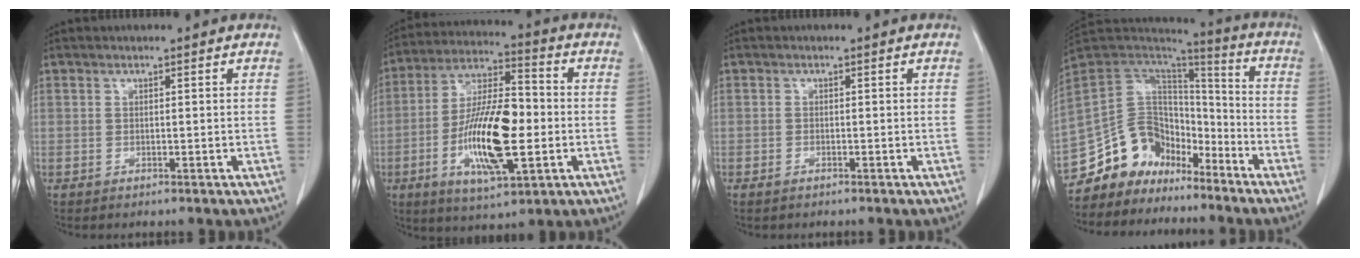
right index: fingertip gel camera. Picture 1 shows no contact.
{"total": 16.0, "force": [-3.2, 4.5, 15.0], "torque": [-0.291, 0.001, -0.055]}
{"total": 0.9, "force": [-0.7, 0.3, 0.4], "torque": [-0.011, -0.001, -0.009]}
{"total": 13.6, "force": [-11.0, 7.6, 2.6], "torque": [-0.043, 0.083, -0.199]}